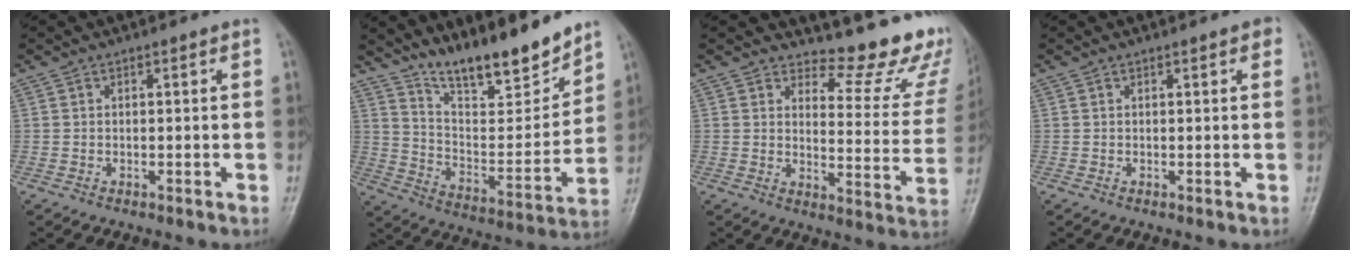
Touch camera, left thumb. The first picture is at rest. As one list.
[{"total": 17.2, "force": [14.5, 3.7, 8.6], "torque": [-0.100, -0.097, 0.251]}, {"total": 16.4, "force": [14.6, 5.1, 5.3], "torque": [-0.012, -0.151, 0.155]}, {"total": 1.4, "force": [0.8, 0.5, 1.1], "torque": [-0.009, 0.001, 0.005]}]